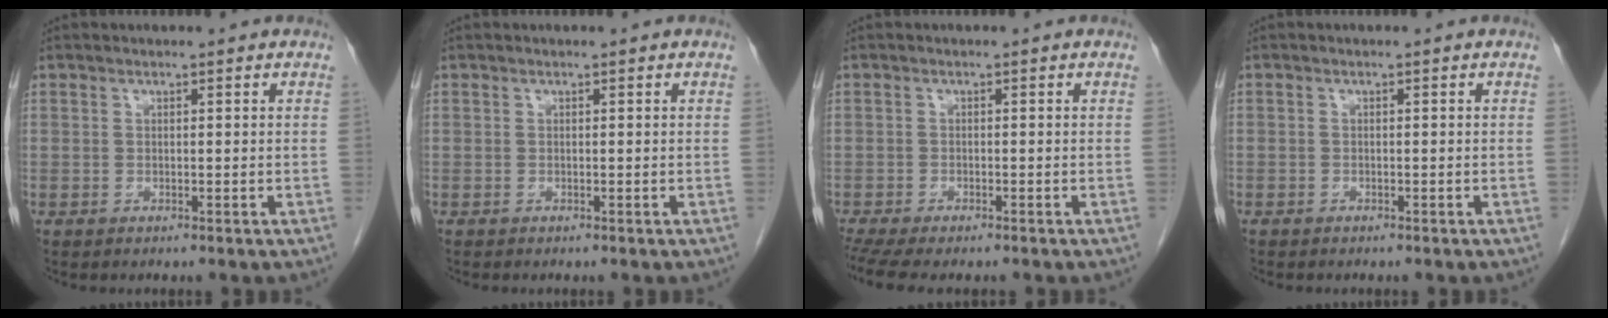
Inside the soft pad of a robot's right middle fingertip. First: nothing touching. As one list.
[{"total": 0.0}, {"total": 6.7, "force": [-5.4, 1.7, 3.6], "torque": [-0.059, -0.007, -0.086]}, {"total": 0.5, "force": [-0.4, 0.3, 0.0], "torque": [-0.007, 0.002, -0.008]}]